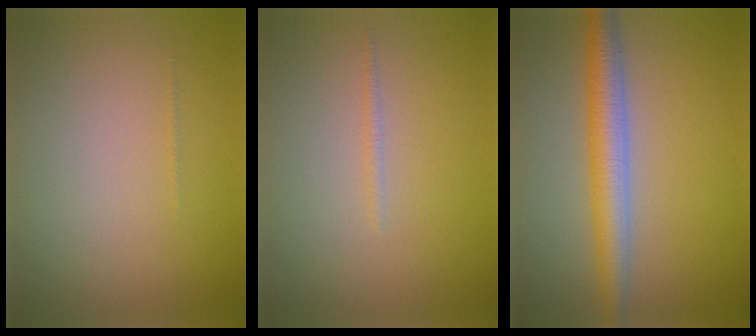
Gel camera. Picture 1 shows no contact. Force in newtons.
{"total": 0.6, "press": 0.6, "slide": 0.1}
{"total": 4.3, "press": 4.3, "slide": 0.1}